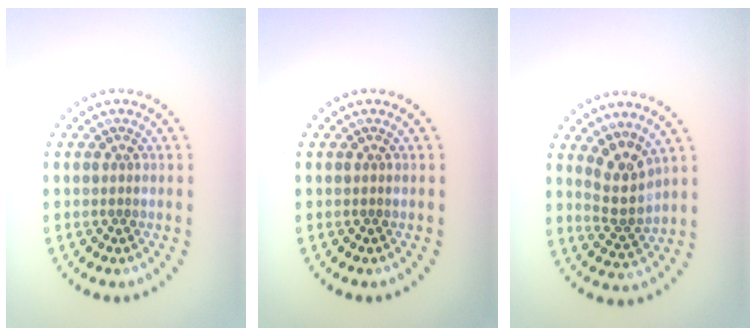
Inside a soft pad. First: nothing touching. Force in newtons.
{"total": 0.0}
{"total": 3.0, "press": 2.5, "slide": 1.7}